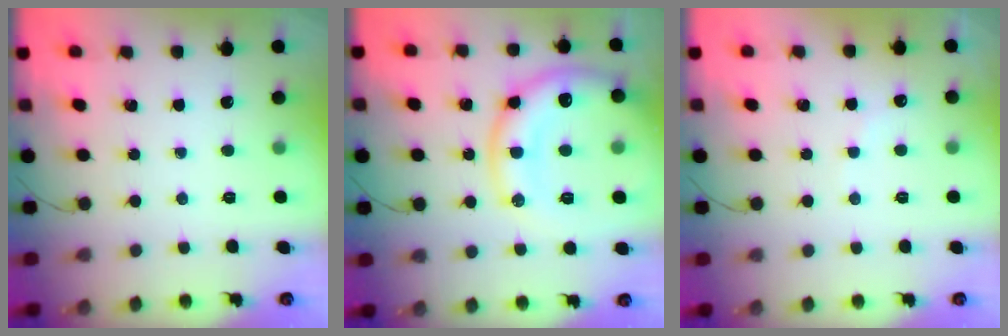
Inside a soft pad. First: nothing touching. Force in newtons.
{"total": 19.3, "press": 19.2, "slide": 1.9}
{"total": 5.3, "press": 5.2, "slide": 1.0}